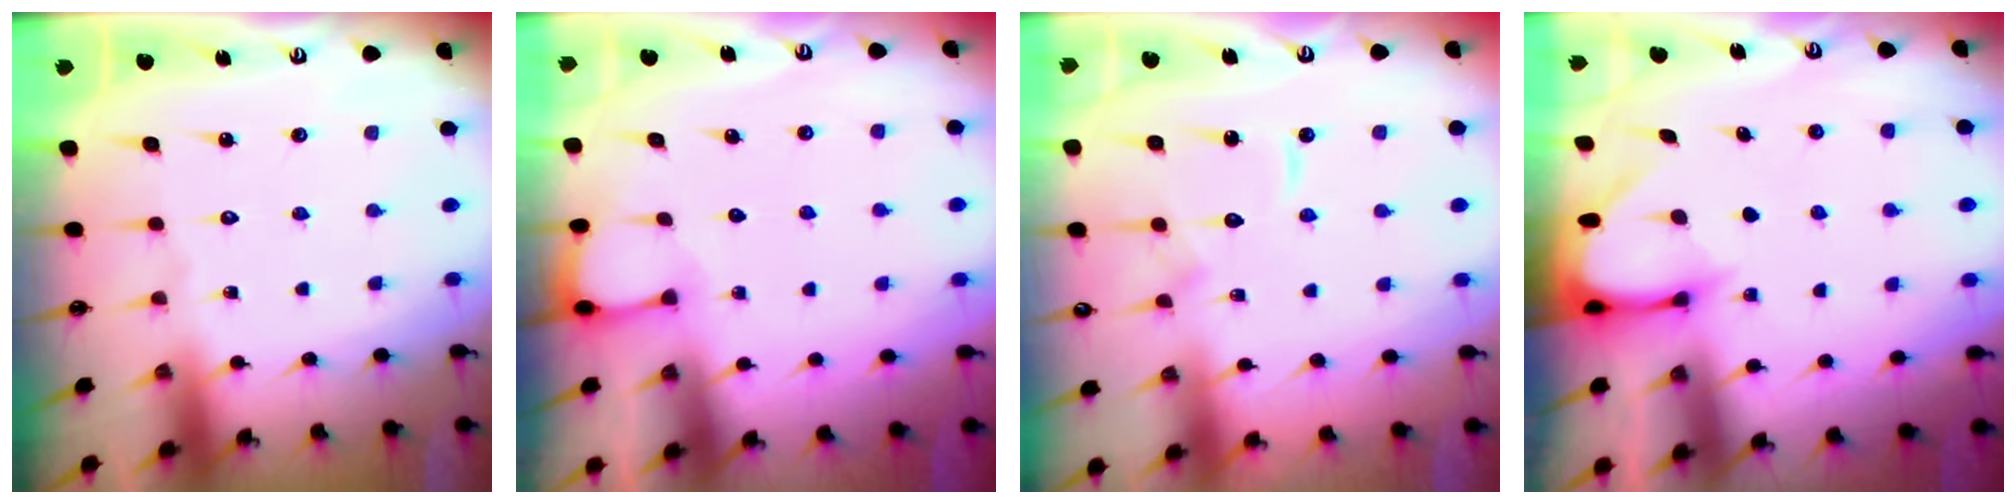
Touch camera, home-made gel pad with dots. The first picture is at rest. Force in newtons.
{"total": 1.9, "press": 1.9, "slide": 0.2}
{"total": 8.5, "press": 8.5, "slide": 0.8}
{"total": 3.4, "press": 3.4, "slide": 0.3}